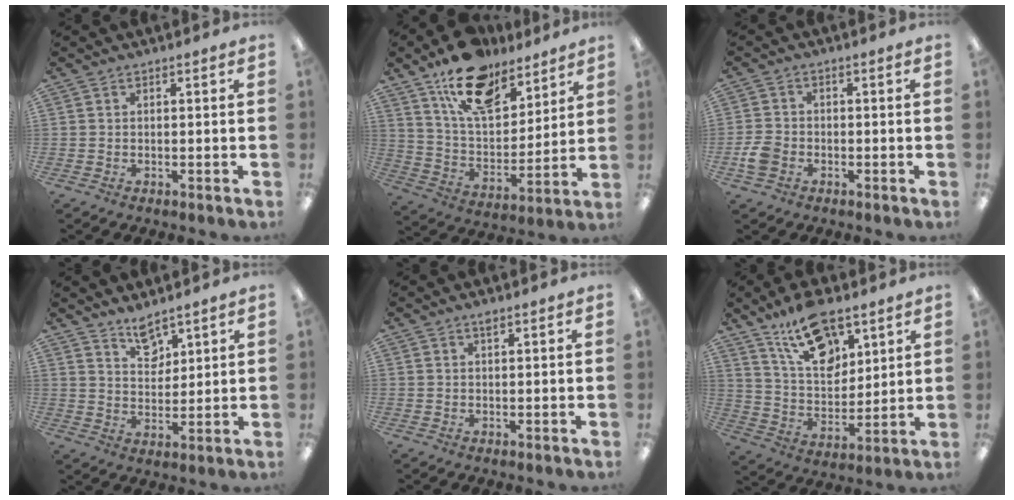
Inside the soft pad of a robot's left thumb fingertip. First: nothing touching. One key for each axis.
{"total": 17.0, "fx": 12.3, "fy": 8.4, "fz": 8.2, "tx": -0.137, "ty": -0.071, "tz": 0.221}
{"total": 4.5, "fx": -1.8, "fy": 3.4, "fz": 2.5, "tx": -0.050, "ty": 0.008, "tz": -0.034}
{"total": 6.4, "fx": 5.3, "fy": 3.0, "fz": 1.9, "tx": -0.021, "ty": -0.033, "tz": 0.094}
{"total": 1.1, "fx": 0.8, "fy": 0.2, "fz": 0.7, "tx": -0.017, "ty": 0.001, "tz": 0.014}
{"total": 16.2, "fx": 10.8, "fy": 8.0, "fz": 9.0, "tx": -0.154, "ty": -0.049, "tz": 0.193}